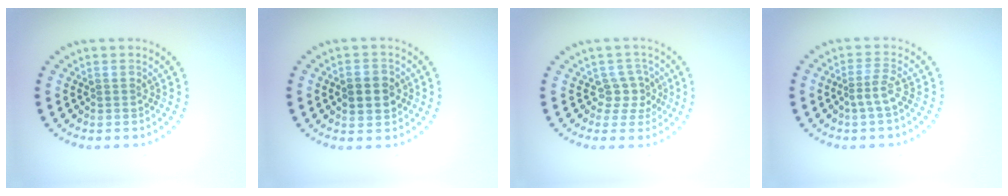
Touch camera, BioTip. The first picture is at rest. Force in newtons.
{"total": 2.7, "press": 2.7, "slide": 0.2}
{"total": 2.1, "press": 1.6, "slide": 1.4}
{"total": 1.7, "press": 1.2, "slide": 1.2}